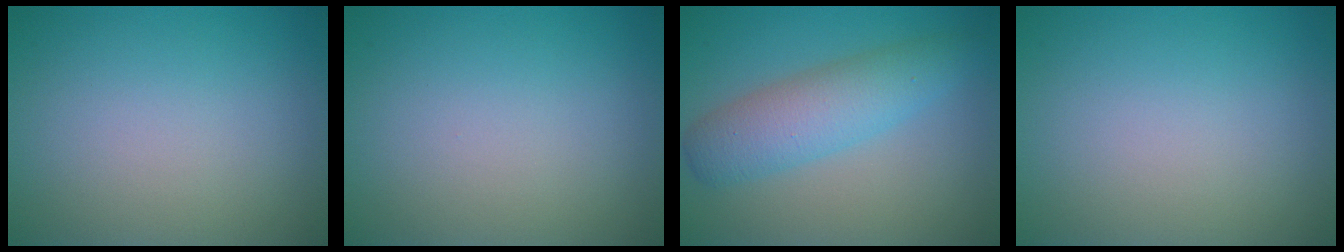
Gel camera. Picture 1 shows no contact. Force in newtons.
{"total": 0.0}
{"total": 5.0, "press": 5.0, "slide": 0.2}
{"total": 0.0}